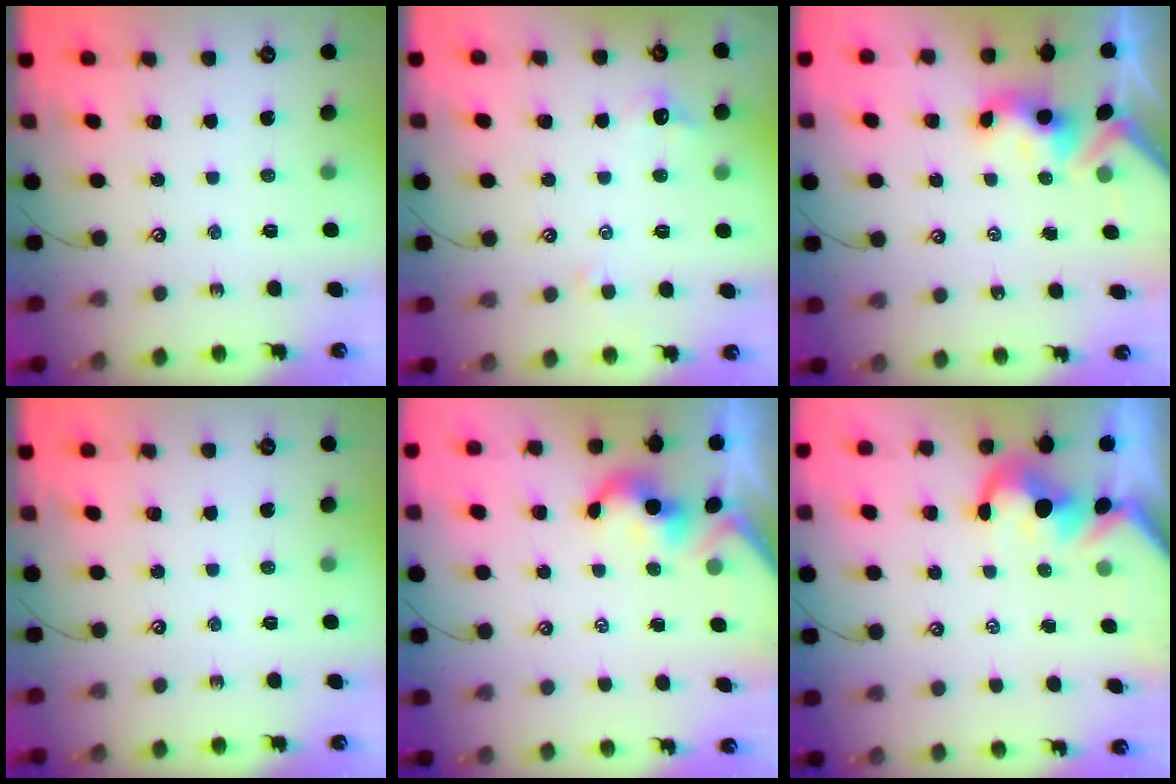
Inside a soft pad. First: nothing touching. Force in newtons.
{"total": 2.5, "press": 2.4, "slide": 0.7}
{"total": 3.2, "press": 3.1, "slide": 0.3}
{"total": 0.0}
{"total": 1.0, "press": 0.9, "slide": 0.5}
{"total": 3.0, "press": 2.8, "slide": 1.1}